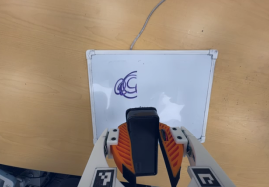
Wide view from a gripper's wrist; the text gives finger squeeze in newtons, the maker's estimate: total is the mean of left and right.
{"total": 11.7, "left": 11.3, "right": 12.2}